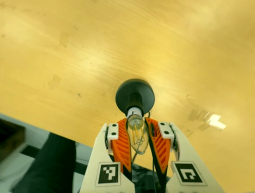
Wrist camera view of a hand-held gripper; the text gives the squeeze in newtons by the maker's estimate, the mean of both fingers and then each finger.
{"total": 25.9, "left": 26.2, "right": 25.5}